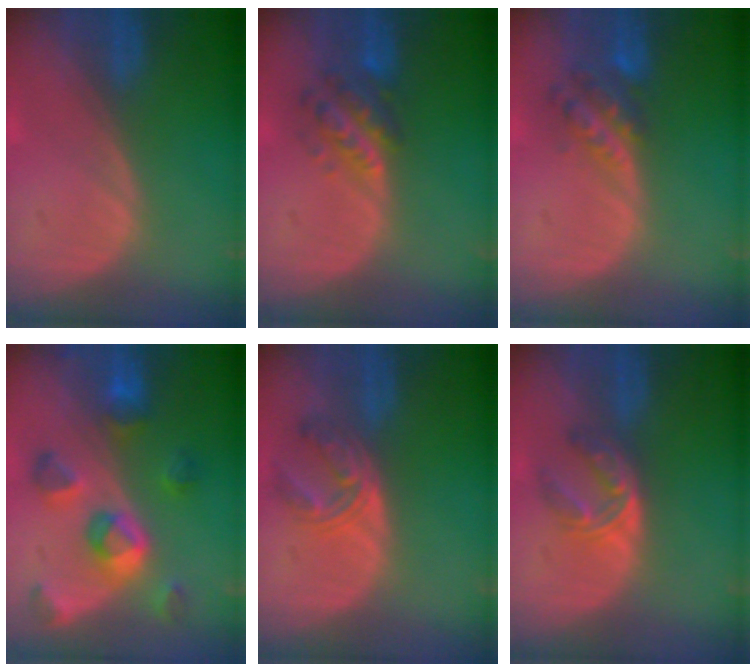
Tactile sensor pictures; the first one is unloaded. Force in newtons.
{"total": 5.8, "press": 5.6, "slide": 1.4}
{"total": 5.8, "press": 5.0, "slide": 2.8}
{"total": 8.5, "press": 8.0, "slide": 2.9}
{"total": 5.4, "press": 5.3, "slide": 1.4}
{"total": 5.9, "press": 4.8, "slide": 3.5}